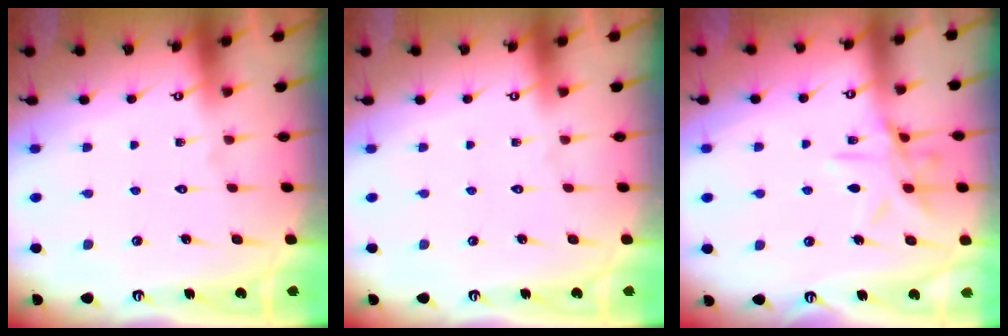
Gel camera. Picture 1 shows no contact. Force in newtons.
{"total": 0.0}
{"total": 11.0, "press": 10.9, "slide": 0.9}